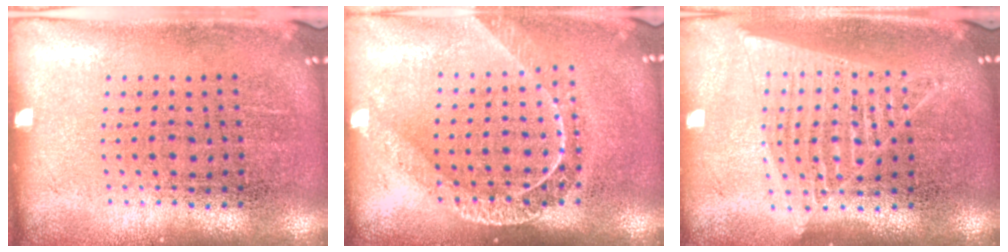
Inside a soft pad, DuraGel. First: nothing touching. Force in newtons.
{"total": 1.6, "press": 1.5, "slide": 0.7}
{"total": 1.5, "press": 1.4, "slide": 0.6}